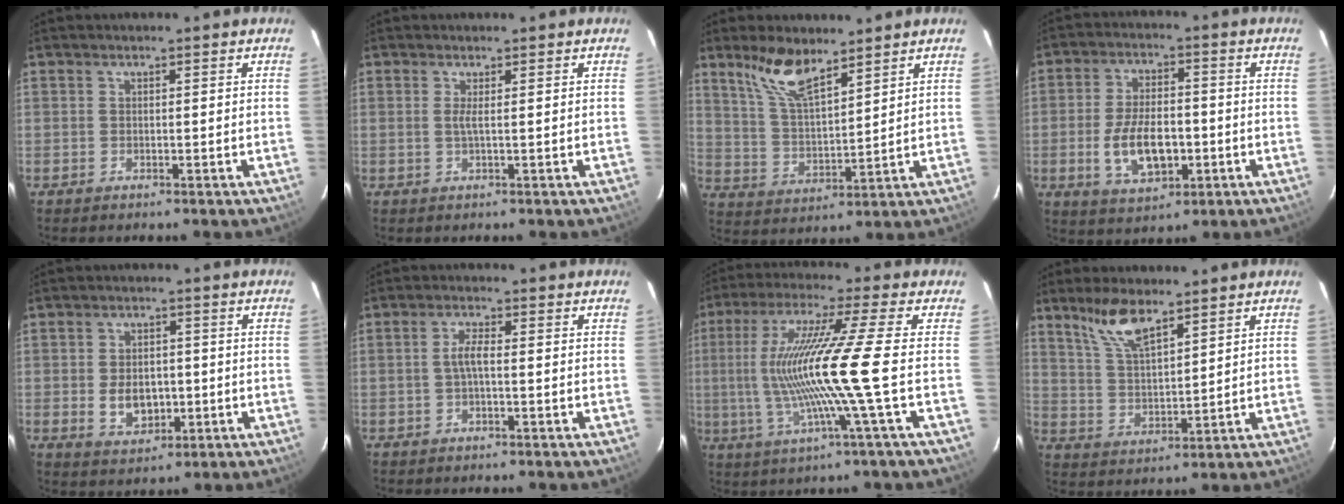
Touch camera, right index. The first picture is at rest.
{"total": 1.0, "force": [0.2, -0.3, 0.9], "torque": [-0.021, -0.003, 0.002]}
{"total": 9.5, "force": [7.0, 2.8, 5.7], "torque": [-0.112, 0.007, 0.146]}
{"total": 10.7, "force": [-2.6, 5.5, 8.8], "torque": [-0.178, -0.003, -0.036]}
{"total": 6.5, "force": [-1.1, 4.6, 4.4], "torque": [-0.086, -0.003, -0.009]}
{"total": 2.7, "force": [-0.4, 0.5, 2.6], "torque": [-0.053, 0.006, -0.007]}
{"total": 14.9, "force": [-1.7, -2.4, 14.6], "torque": [-0.271, -0.012, -0.025]}
{"total": 8.3, "force": [6.0, 2.3, 5.2], "torque": [-0.103, 0.005, 0.127]}